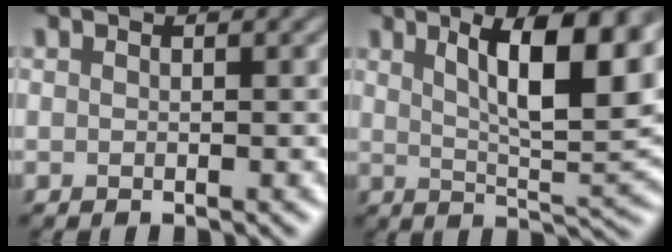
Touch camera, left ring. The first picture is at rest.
{"total": 10.4, "force": [4.0, 2.9, 9.2], "torque": [-0.128, -0.004, 0.067]}